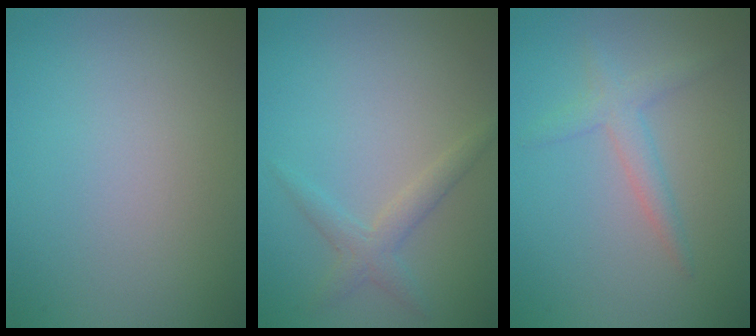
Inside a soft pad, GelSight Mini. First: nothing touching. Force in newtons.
{"total": 2.0, "press": 2.0, "slide": 0.1}
{"total": 2.1, "press": 2.1, "slide": 0.1}